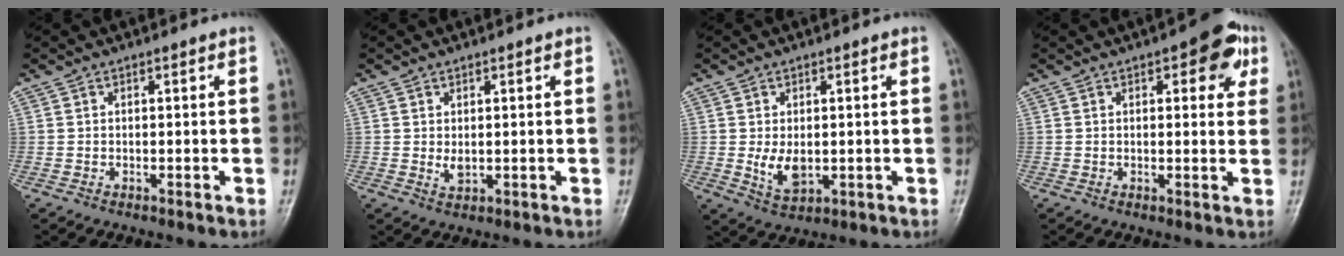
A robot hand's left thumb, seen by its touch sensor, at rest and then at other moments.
{"total": 2.3, "force": [0.4, 1.2, 1.9], "torque": [-0.027, -0.008, 0.012]}
{"total": 5.1, "force": [-0.1, 3.1, 4.0], "torque": [-0.064, -0.013, 0.007]}
{"total": 7.7, "force": [3.3, 3.5, 6.0], "torque": [-0.040, -0.004, 0.030]}